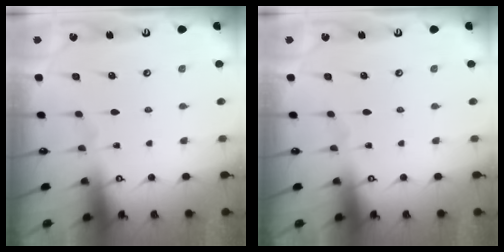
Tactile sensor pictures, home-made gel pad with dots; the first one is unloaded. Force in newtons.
{"total": 0.0}